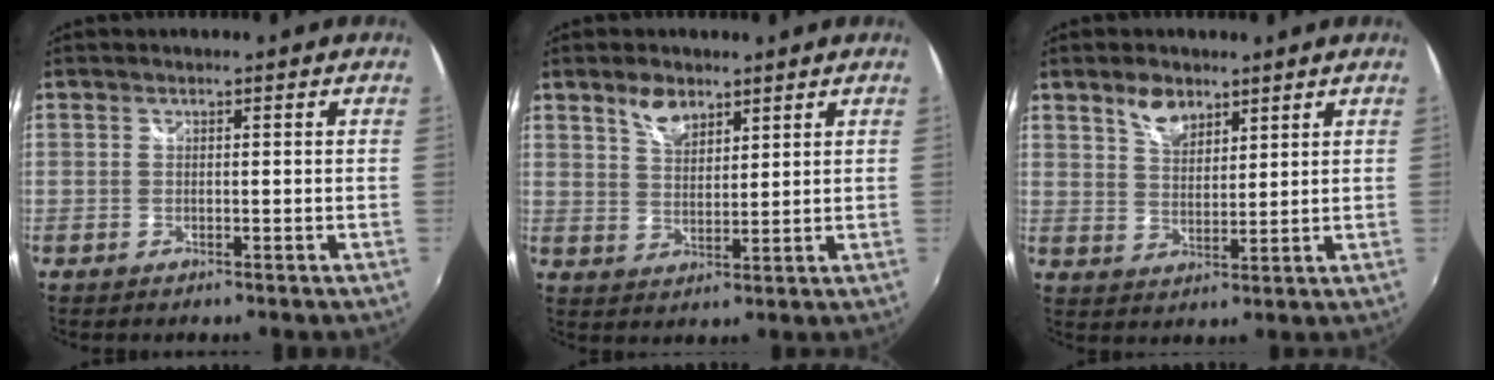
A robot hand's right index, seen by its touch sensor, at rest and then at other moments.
{"total": 5.3, "force": [3.7, 2.7, 2.8], "torque": [-0.041, 0.006, 0.068]}
{"total": 5.6, "force": [3.8, 2.9, 2.8], "torque": [-0.041, 0.005, 0.071]}